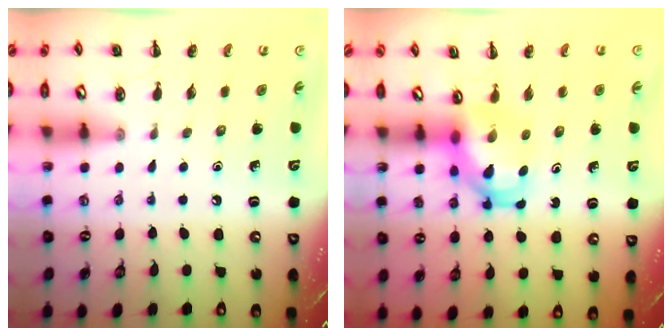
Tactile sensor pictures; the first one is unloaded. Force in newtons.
{"total": 4.9, "press": 4.8, "slide": 0.8}